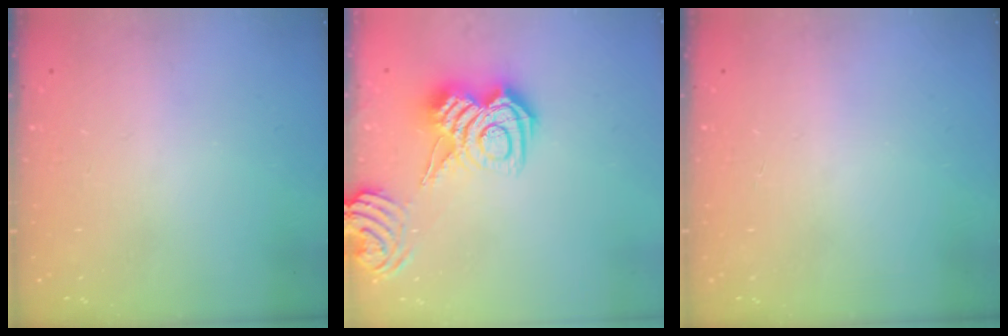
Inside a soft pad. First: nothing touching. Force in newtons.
{"total": 11.2, "press": 11.1, "slide": 0.8}
{"total": 0.0}